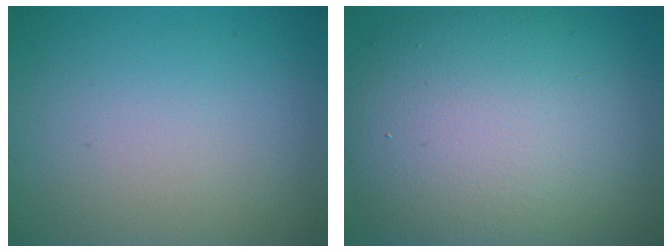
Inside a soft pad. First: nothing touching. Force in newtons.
{"total": 13.3, "press": 13.3, "slide": 0.8}